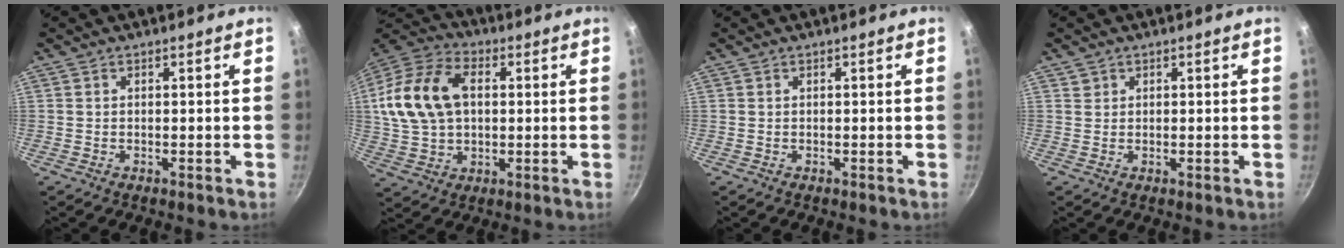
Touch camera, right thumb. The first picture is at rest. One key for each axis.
{"total": 17.4, "fx": 2.8, "fy": 12.0, "fz": 12.3, "tx": -0.227, "ty": 0.023, "tz": 0.047}
{"total": 0.0}
{"total": 1.0, "fx": 0.5, "fy": 0.9, "fz": 0.1, "tx": 0.009, "ty": 0.003, "tz": 0.006}